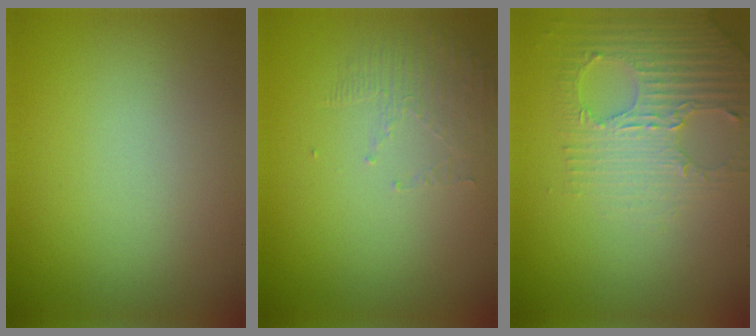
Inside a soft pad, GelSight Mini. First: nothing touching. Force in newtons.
{"total": 1.5, "press": 0.5, "slide": 1.4}
{"total": 3.2, "press": 3.1, "slide": 0.7}